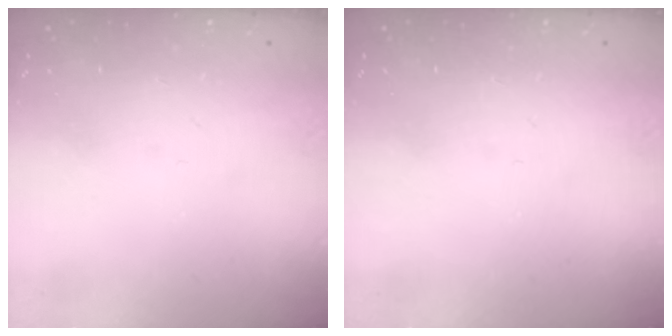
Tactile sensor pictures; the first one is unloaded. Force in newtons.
{"total": 0.0}